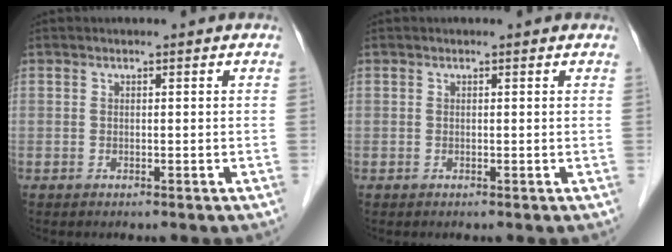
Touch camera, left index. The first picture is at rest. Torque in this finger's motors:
{"motor_torque": [0.30, -0.49, 0.05, 0.00]}